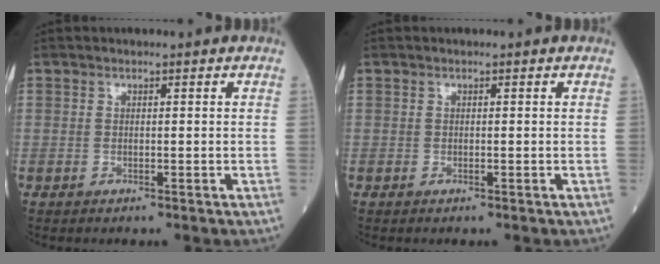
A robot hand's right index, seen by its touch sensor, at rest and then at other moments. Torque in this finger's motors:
{"motor_torque": [0.00, 0.00, 0.00, -0.01]}